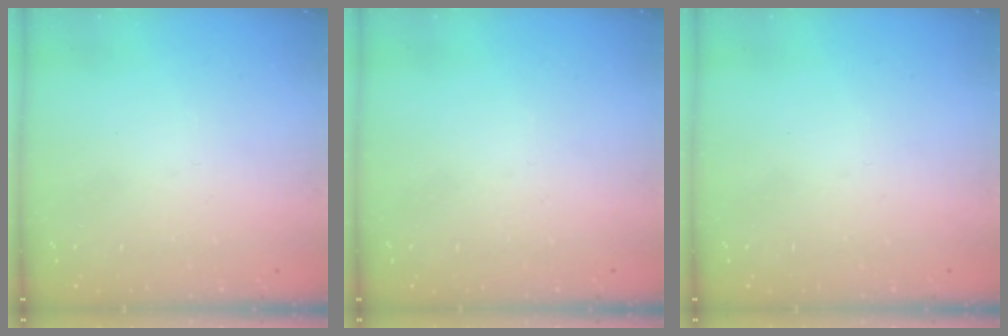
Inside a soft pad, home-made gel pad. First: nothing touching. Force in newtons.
{"total": 0.0}
{"total": 0.0}